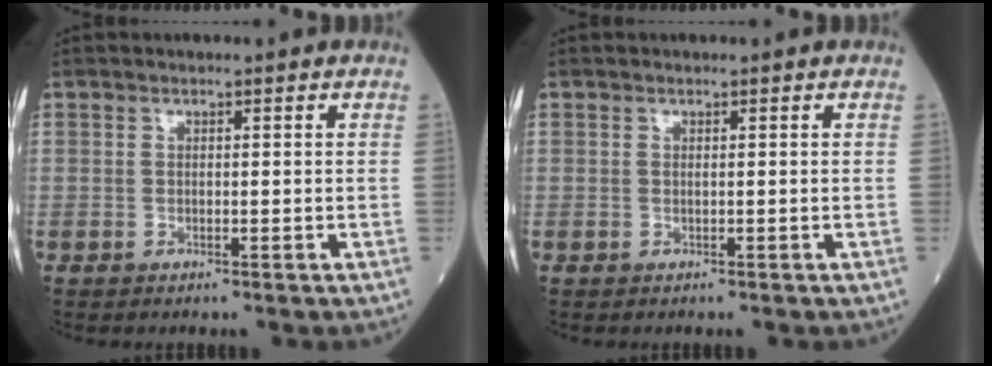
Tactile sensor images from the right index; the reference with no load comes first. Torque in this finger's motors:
{"motor_torque": [0.01, 0.17, -0.01, 0.01]}